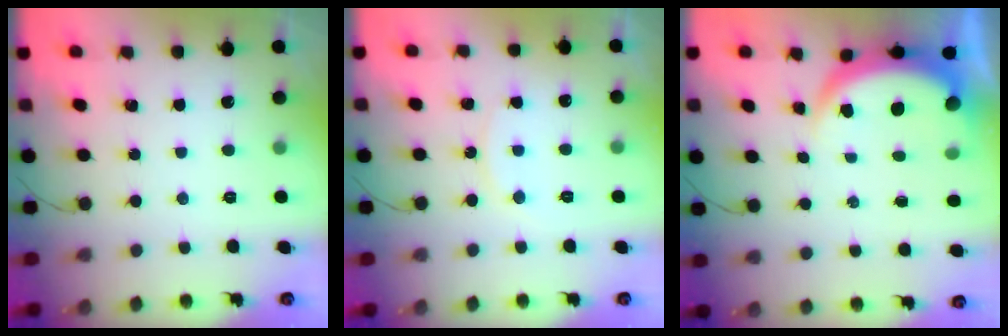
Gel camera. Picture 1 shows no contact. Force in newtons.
{"total": 7.0, "press": 7.0, "slide": 0.3}
{"total": 6.4, "press": 6.3, "slide": 1.0}